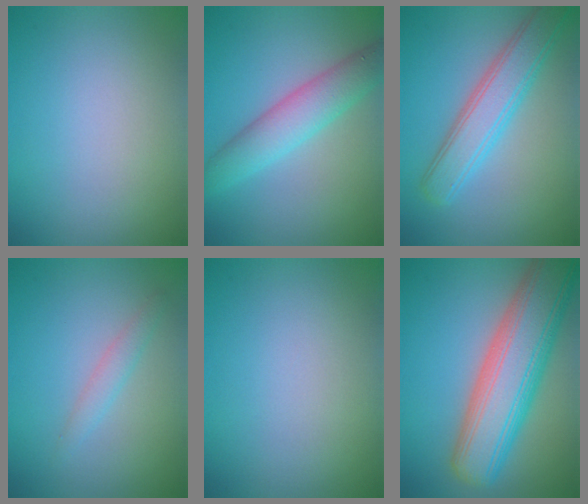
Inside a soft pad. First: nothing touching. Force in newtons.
{"total": 4.8, "press": 4.8, "slide": 0.3}
{"total": 5.0, "press": 5.0, "slide": 0.2}
{"total": 1.5, "press": 1.5, "slide": 0.0}
{"total": 0.0}
{"total": 10.8, "press": 10.8, "slide": 0.6}